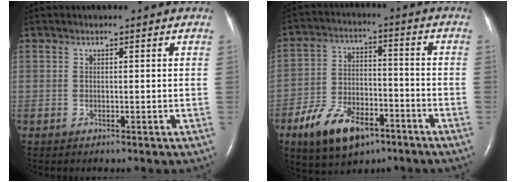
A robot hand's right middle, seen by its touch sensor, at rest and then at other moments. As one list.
[{"total": 12.2, "force": [-7.2, 6.1, 7.7], "torque": [-0.145, 0.004, -0.121]}]